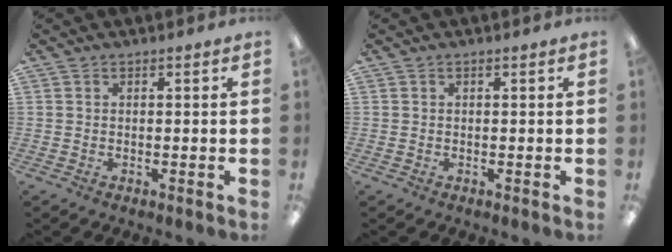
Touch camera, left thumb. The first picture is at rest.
{"total": 0.0}